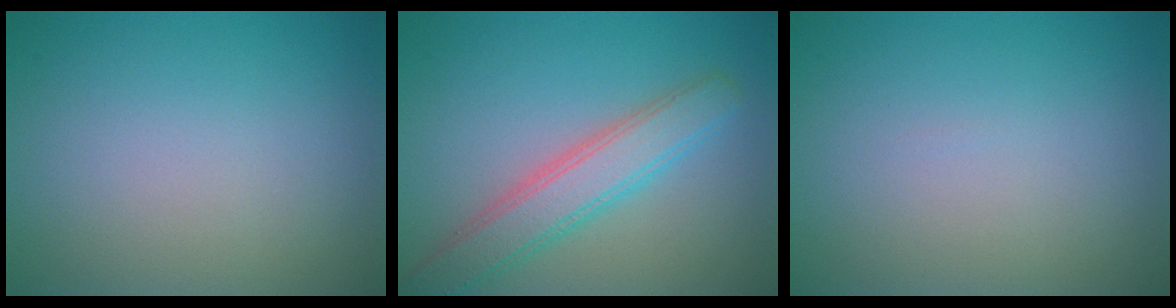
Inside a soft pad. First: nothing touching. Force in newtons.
{"total": 4.5, "press": 4.5, "slide": 0.2}
{"total": 0.0}